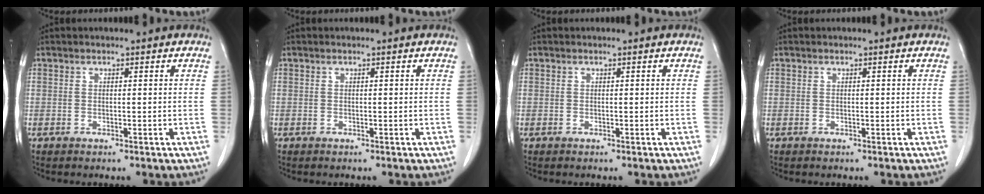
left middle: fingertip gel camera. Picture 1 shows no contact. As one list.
[{"total": 0.0}, {"total": 0.0}, {"total": 0.0}]